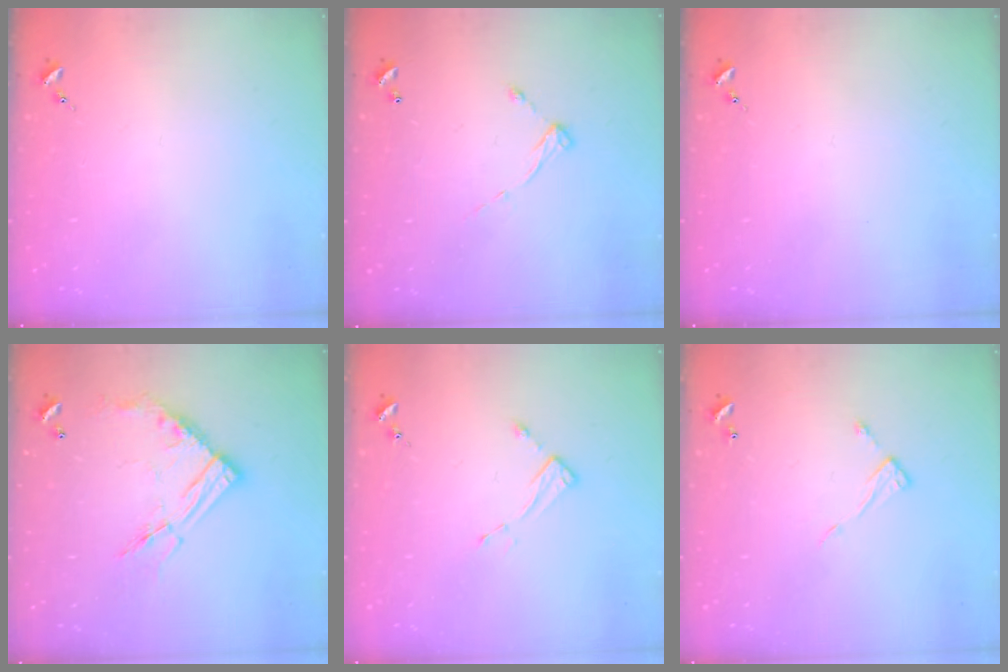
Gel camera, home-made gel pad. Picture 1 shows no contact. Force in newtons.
{"total": 6.9, "press": 6.9, "slide": 0.5}
{"total": 0.0}
{"total": 15.2, "press": 15.1, "slide": 1.7}
{"total": 3.9, "press": 3.9, "slide": 0.2}
{"total": 6.7, "press": 6.7, "slide": 0.2}